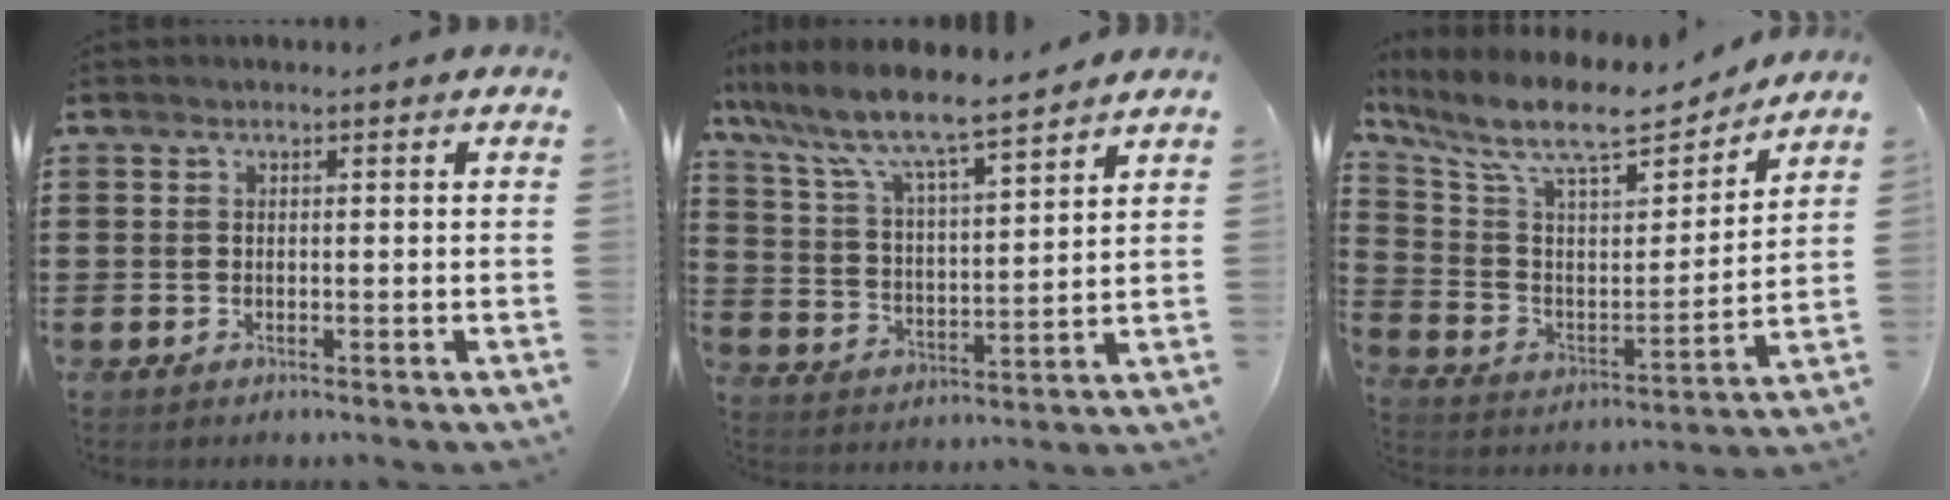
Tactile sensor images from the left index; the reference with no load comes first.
{"total": 7.5, "force": [6.5, 0.8, 3.5], "torque": [-0.098, -0.040, 0.108]}
{"total": 11.5, "force": [9.2, 2.9, 6.3], "torque": [-0.151, -0.050, 0.155]}